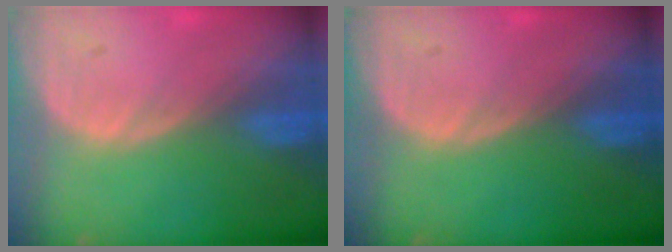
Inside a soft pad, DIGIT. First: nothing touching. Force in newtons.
{"total": 0.0}